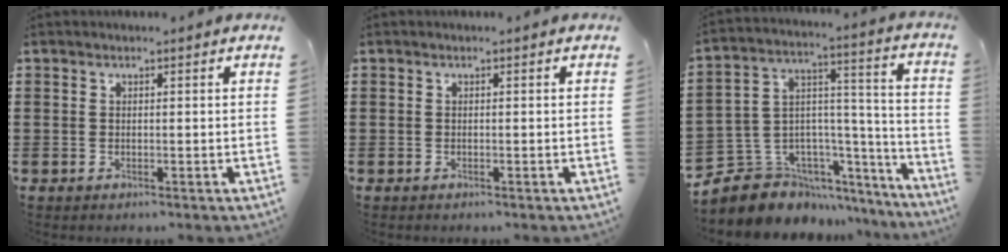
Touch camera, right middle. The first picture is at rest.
{"total": 0.0}
{"total": 7.6, "force": [-5.7, 5.1, 0.0], "torque": [-0.025, -0.005, -0.105]}